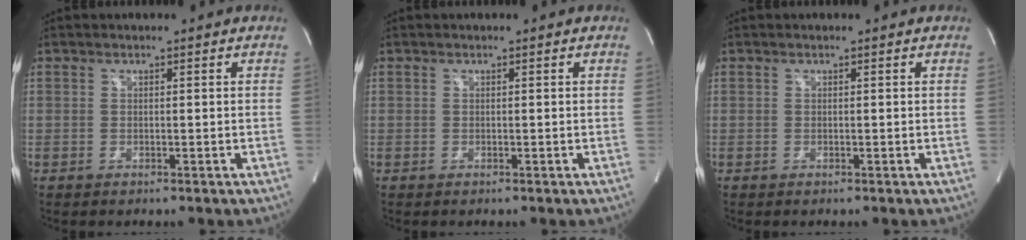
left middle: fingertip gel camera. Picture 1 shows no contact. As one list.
[{"total": 0.0}, {"total": 0.0}]